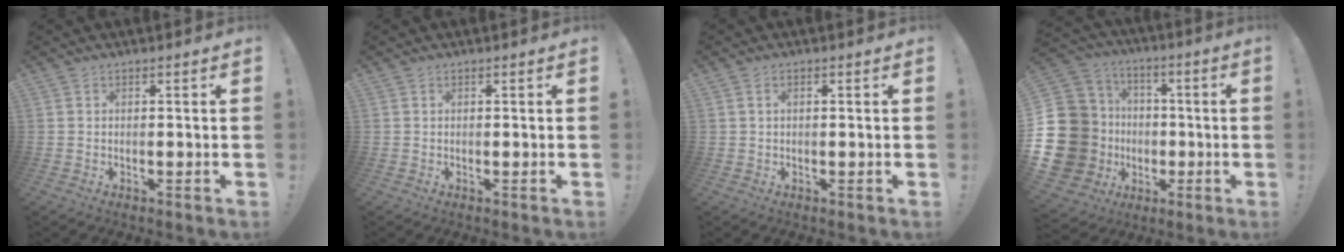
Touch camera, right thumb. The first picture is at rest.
{"total": 0.0}
{"total": 1.0, "force": [0.2, 0.6, 0.8], "torque": [-0.024, 0.008, 0.005]}
{"total": 24.7, "force": [-4.0, 20.8, 12.7], "torque": [-0.276, 0.017, -0.007]}